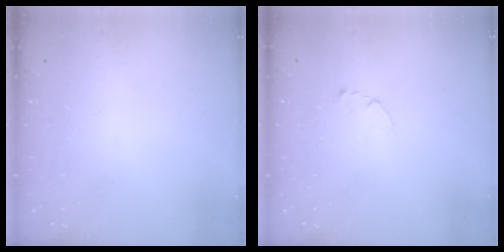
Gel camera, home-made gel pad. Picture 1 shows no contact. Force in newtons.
{"total": 2.7, "press": 2.7, "slide": 0.3}